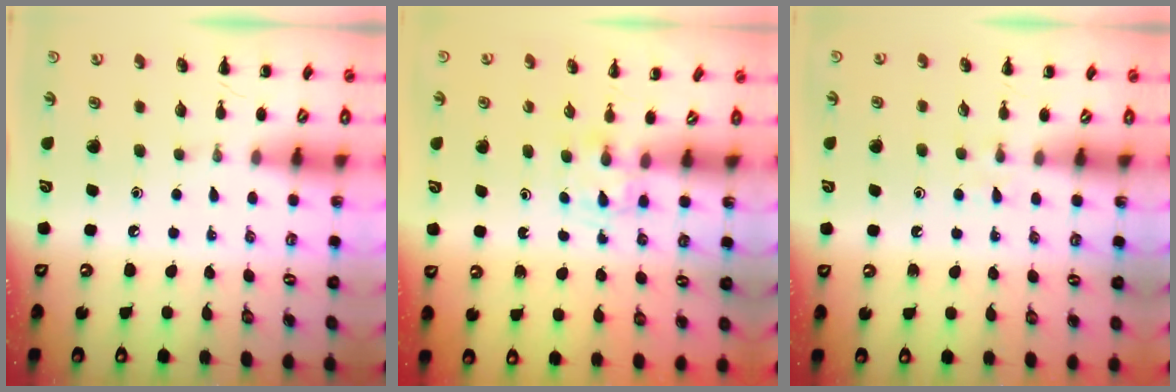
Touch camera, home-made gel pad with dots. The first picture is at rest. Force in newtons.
{"total": 1.7, "press": 1.4, "slide": 0.9}
{"total": 2.1, "press": 1.8, "slide": 0.9}